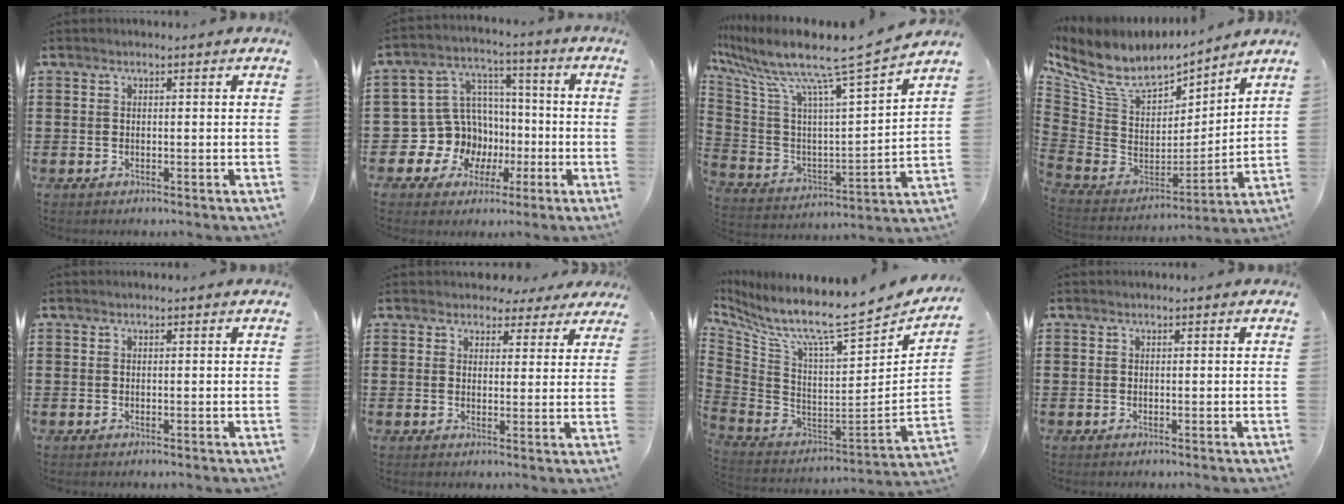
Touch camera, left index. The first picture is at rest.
{"total": 10.9, "force": [-2.4, 10.3, 2.4], "torque": [-0.107, 0.003, -0.032]}
{"total": 11.2, "force": [9.0, 0.5, 6.6], "torque": [-0.155, -0.068, 0.139]}
{"total": 8.5, "force": [5.7, 4.1, 4.7], "torque": [-0.120, -0.038, 0.102]}
{"total": 0.0}
{"total": 3.5, "force": [3.1, 1.4, 0.5], "torque": [-0.015, -0.002, 0.057]}
{"total": 8.9, "force": [6.8, 0.8, 5.6], "torque": [-0.125, -0.072, 0.110]}
{"total": 0.0}